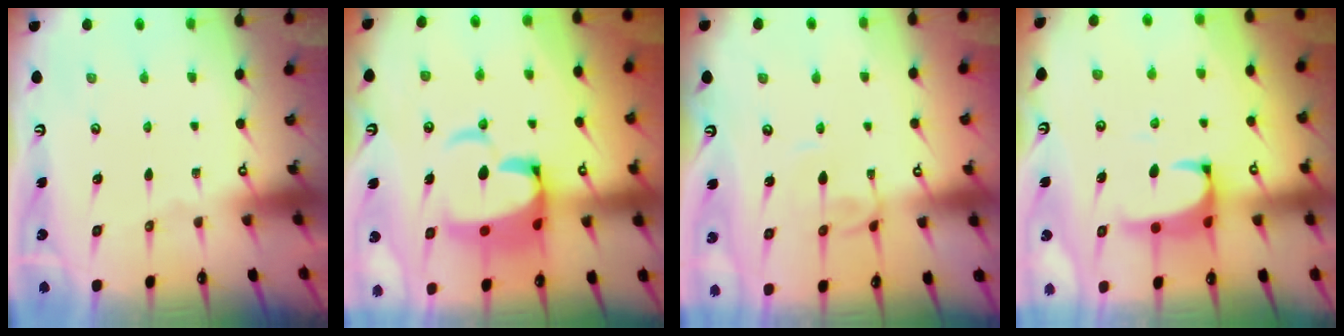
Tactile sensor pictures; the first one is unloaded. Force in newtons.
{"total": 11.2, "press": 11.1, "slide": 1.7}
{"total": 2.7, "press": 2.7, "slide": 0.2}
{"total": 1.7, "press": 1.5, "slide": 0.7}